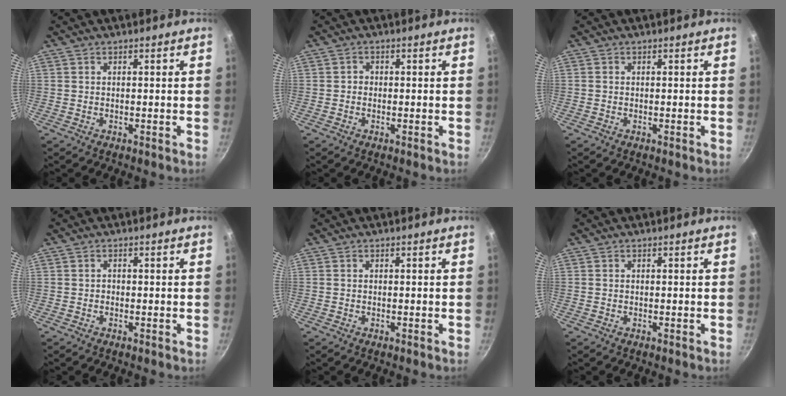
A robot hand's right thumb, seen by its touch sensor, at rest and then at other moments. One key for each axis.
{"total": 1.2, "fx": -0.2, "fy": 1.1, "fz": 0.4, "tx": -0.004, "ty": 0.004, "tz": -0.005}
{"total": 0.0}
{"total": 0.7, "fx": -0.2, "fy": 0.6, "fz": 0.3, "tx": -0.004, "ty": 0.003, "tz": -0.004}
{"total": 0.0}
{"total": 0.0}